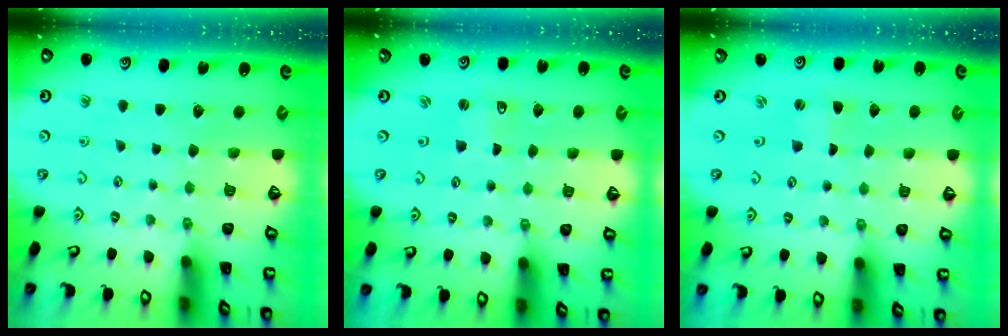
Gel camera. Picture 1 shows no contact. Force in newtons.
{"total": 1.4, "press": 1.4, "slide": 0.0}
{"total": 0.0}